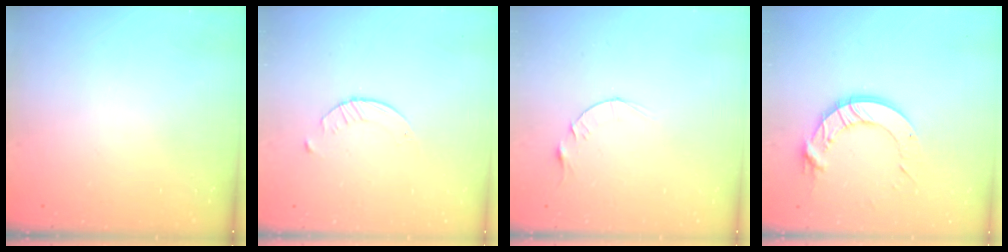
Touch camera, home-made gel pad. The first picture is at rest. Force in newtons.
{"total": 3.1, "press": 3.0, "slide": 0.4}
{"total": 3.9, "press": 3.9, "slide": 0.5}
{"total": 11.6, "press": 11.6, "slide": 1.2}